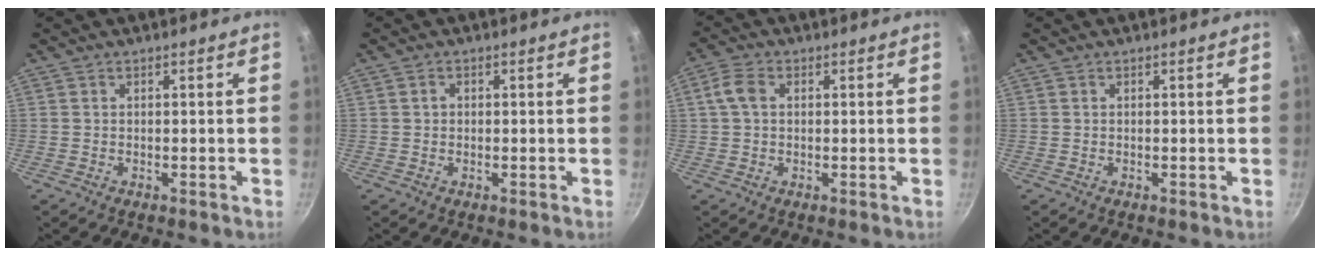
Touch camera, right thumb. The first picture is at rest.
{"total": 1.3, "force": [0.2, 1.1, 0.6], "torque": [-0.008, 0.006, 0.004]}
{"total": 4.4, "force": [0.8, 3.0, 3.1], "torque": [-0.063, 0.012, 0.010]}
{"total": 0.0}